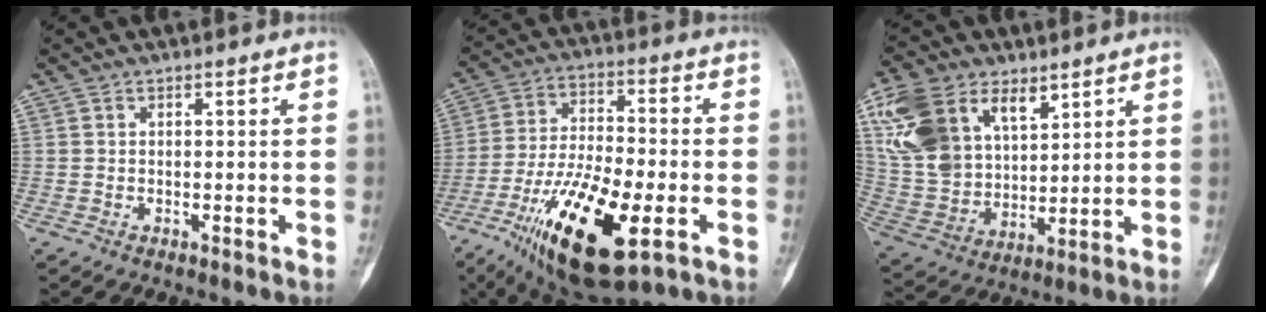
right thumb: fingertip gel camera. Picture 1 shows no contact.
{"total": 21.4, "force": [-8.6, 7.7, 18.0], "torque": [-0.347, 0.009, -0.142]}
{"total": 17.8, "force": [8.7, 11.1, 10.8], "torque": [-0.201, -0.023, 0.178]}